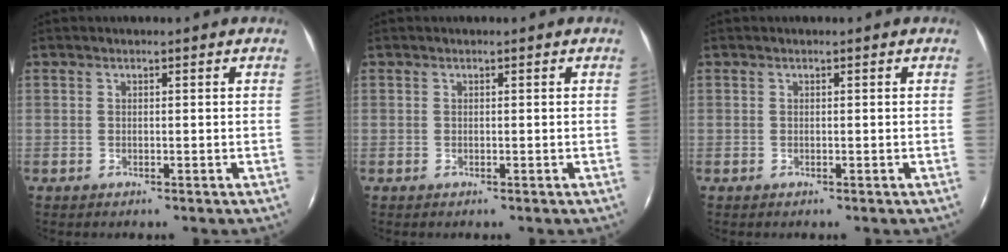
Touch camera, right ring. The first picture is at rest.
{"total": 0.0}
{"total": 0.0}